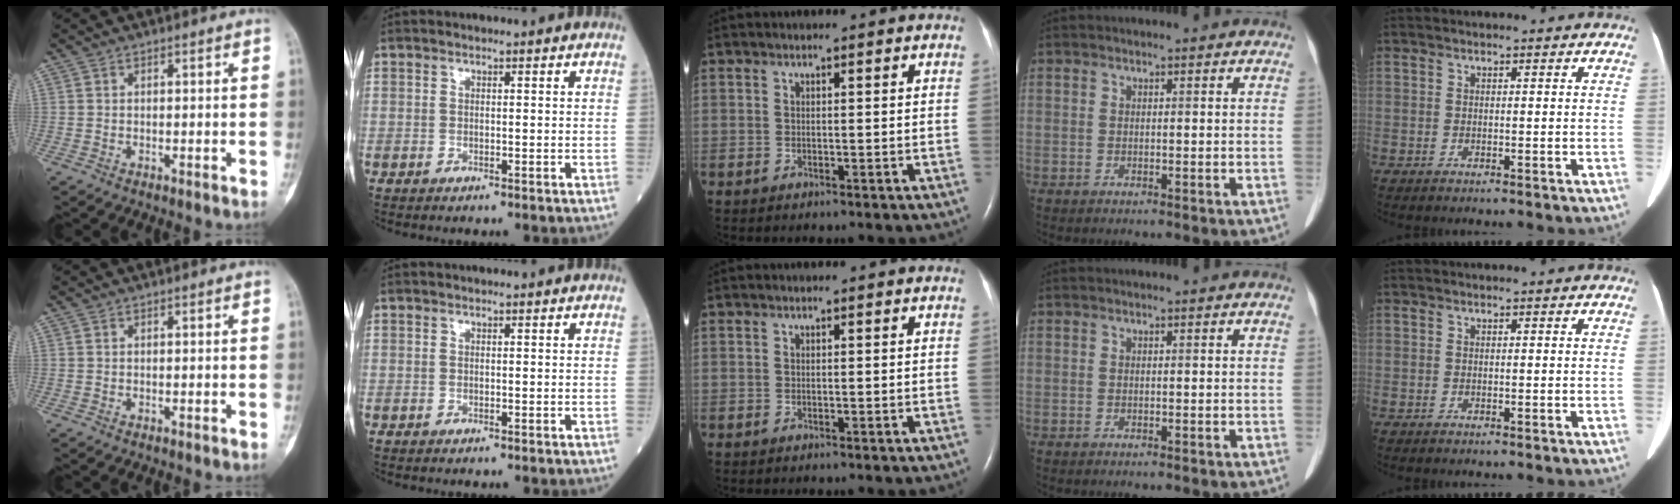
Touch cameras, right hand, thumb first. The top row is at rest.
{}